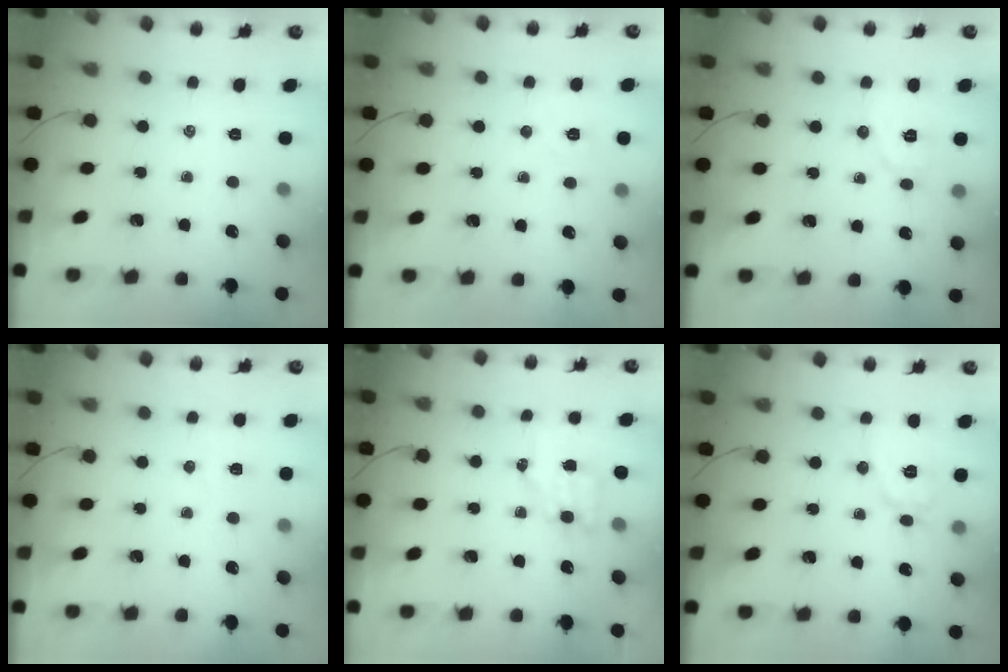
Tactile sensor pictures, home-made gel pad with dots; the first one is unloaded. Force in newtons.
{"total": 5.8, "press": 5.6, "slide": 1.4}
{"total": 6.7, "press": 6.6, "slide": 0.9}
{"total": 3.4, "press": 3.3, "slide": 0.9}
{"total": 5.4, "press": 5.3, "slide": 0.7}
{"total": 8.4, "press": 8.4, "slide": 0.7}